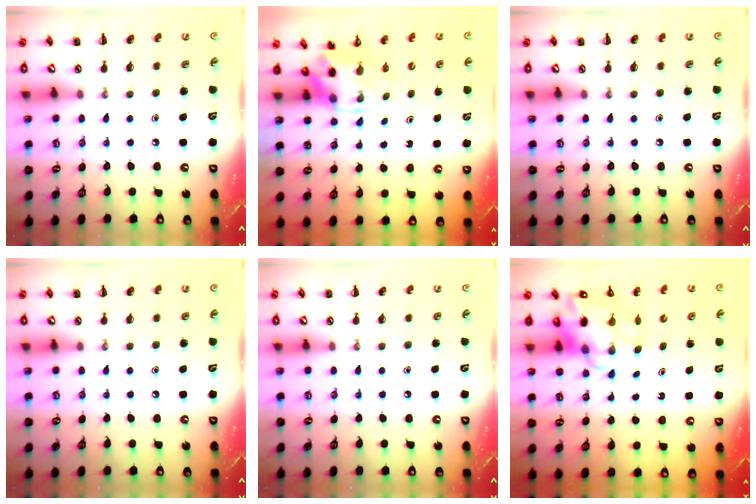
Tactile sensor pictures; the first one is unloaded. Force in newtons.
{"total": 3.6, "press": 3.5, "slide": 0.8}
{"total": 0.0}
{"total": 0.0}
{"total": 0.0}
{"total": 9.6, "press": 9.2, "slide": 2.6}